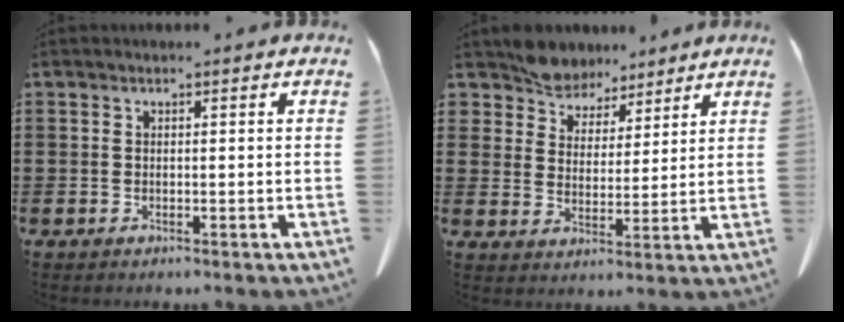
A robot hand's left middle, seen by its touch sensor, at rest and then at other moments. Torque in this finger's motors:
{"motor_torque": [1.21, 0.93, 0.20, 0.04]}